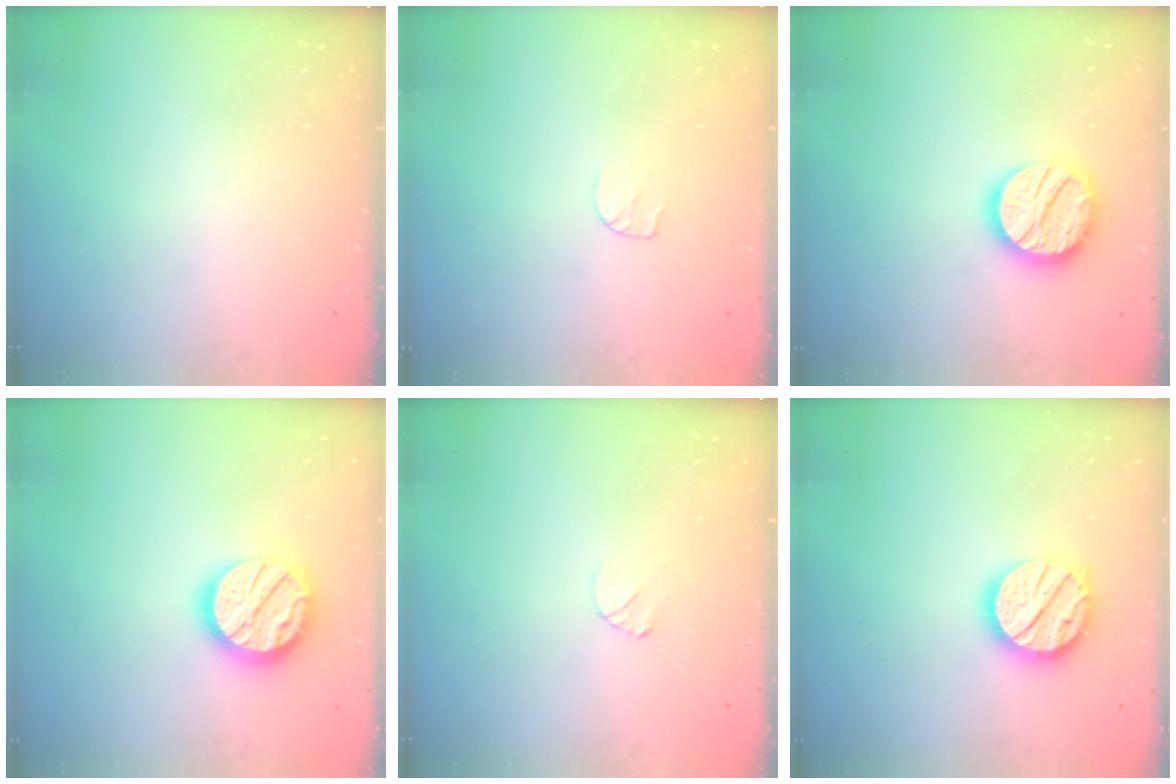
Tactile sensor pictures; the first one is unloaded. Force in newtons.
{"total": 3.9, "press": 3.9, "slide": 0.4}
{"total": 16.5, "press": 16.5, "slide": 1.4}
{"total": 17.2, "press": 17.1, "slide": 1.5}
{"total": 2.8, "press": 2.8, "slide": 0.3}
{"total": 16.3, "press": 16.3, "slide": 1.1}